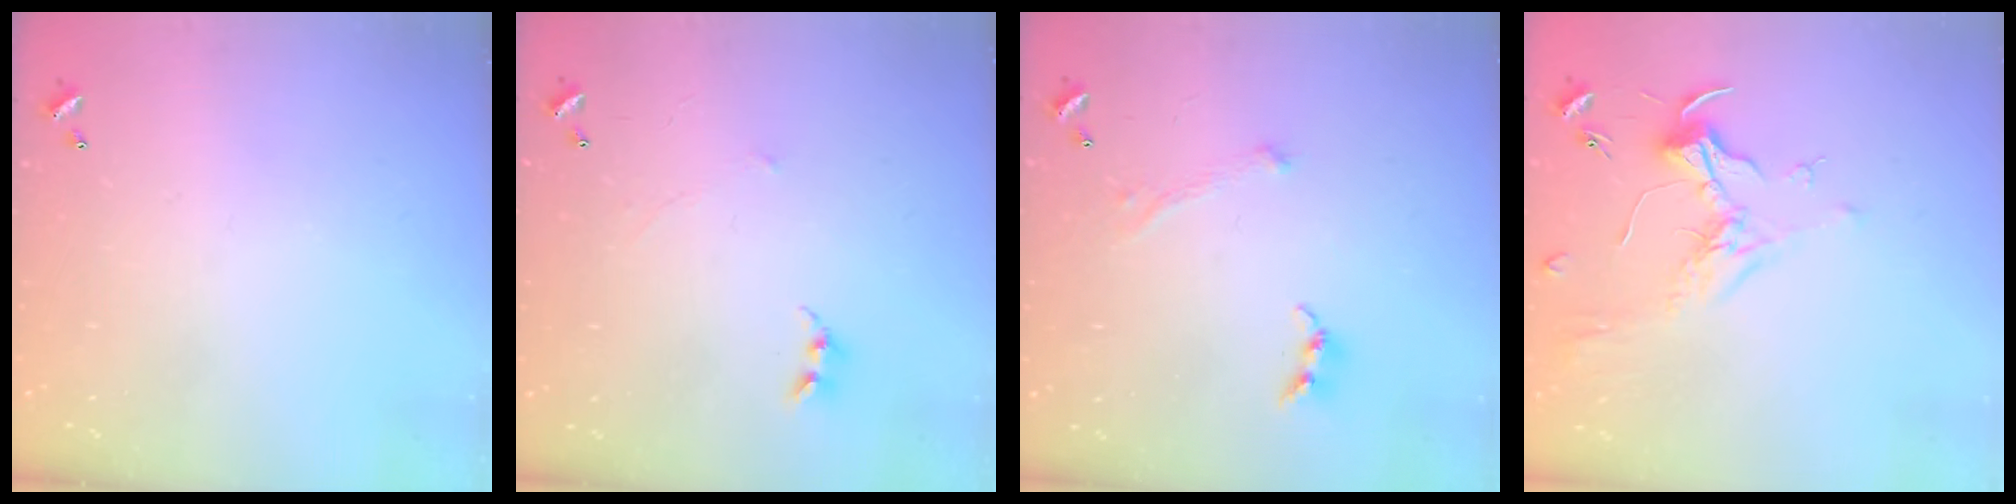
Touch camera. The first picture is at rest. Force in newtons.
{"total": 0.9, "press": 0.8, "slide": 0.5}
{"total": 0.8, "press": 0.7, "slide": 0.4}
{"total": 1.8, "press": 1.6, "slide": 0.9}